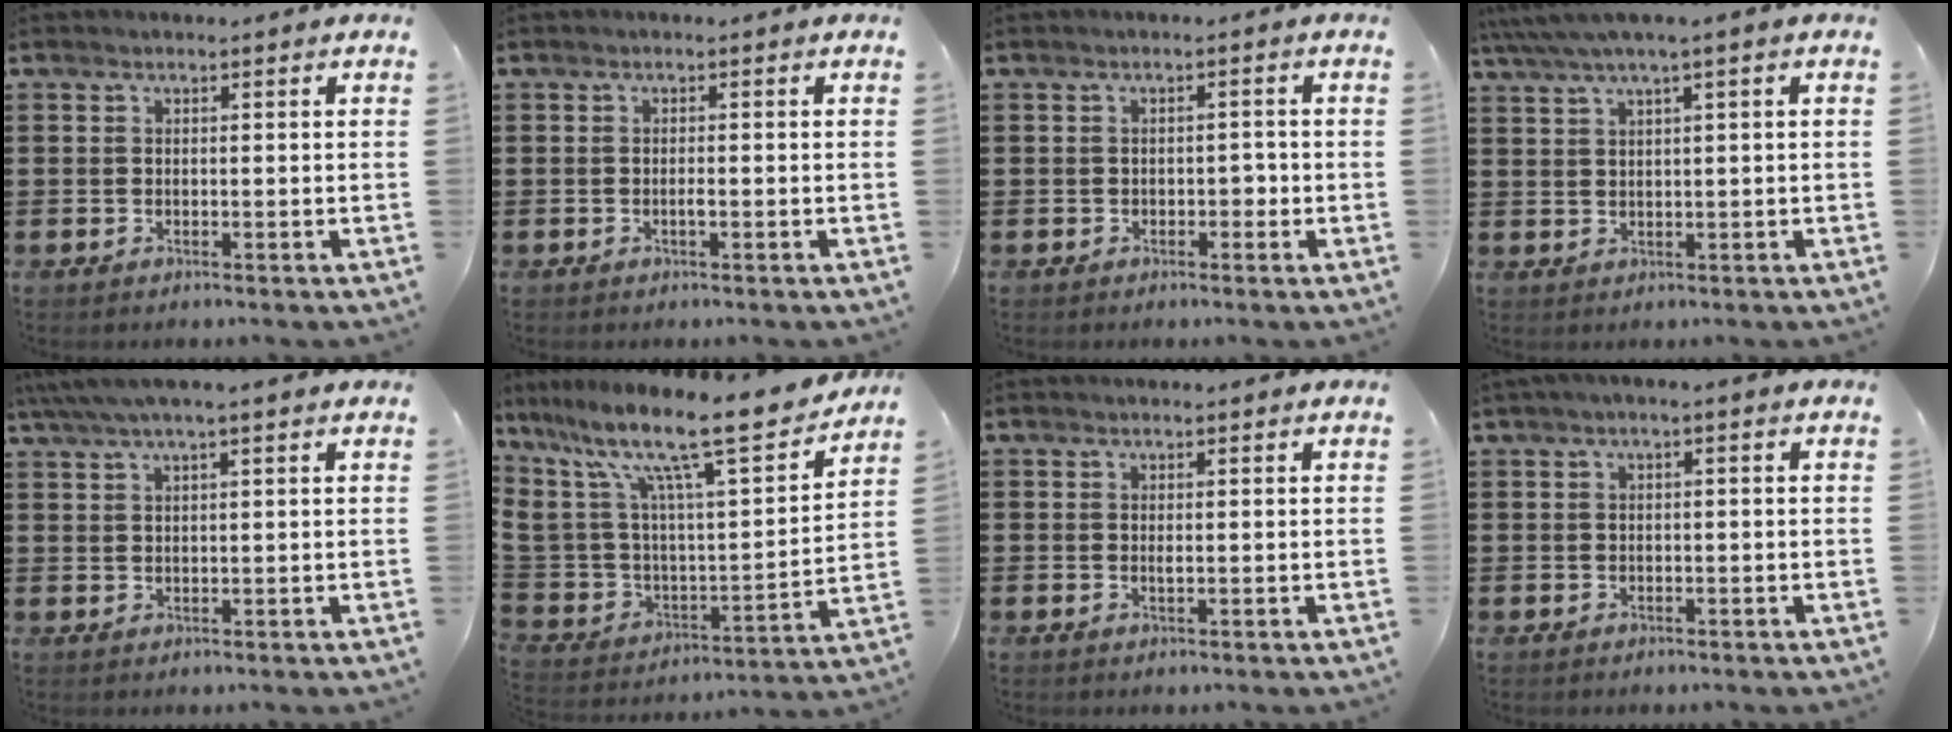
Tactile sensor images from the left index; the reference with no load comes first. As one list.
[{"total": 0.8, "force": [-0.3, 0.1, 0.8], "torque": [-0.016, -0.003, -0.006]}, {"total": 1.5, "force": [-0.6, 0.9, 1.1], "torque": [-0.024, 0.004, -0.015]}, {"total": 2.6, "force": [1.1, 0.0, 2.4], "torque": [-0.047, 0.000, 0.017]}, {"total": 2.7, "force": [1.7, 0.2, 2.2], "torque": [-0.046, 0.004, 0.031]}, {"total": 15.2, "force": [11.3, 2.7, 9.8], "torque": [-0.203, -0.076, 0.185]}, {"total": 0.7, "force": [0.1, 0.1, 0.7], "torque": [-0.014, -0.003, 0.002]}, {"total": 1.3, "force": [-0.5, 0.2, 1.1], "torque": [-0.016, -0.003, -0.010]}]